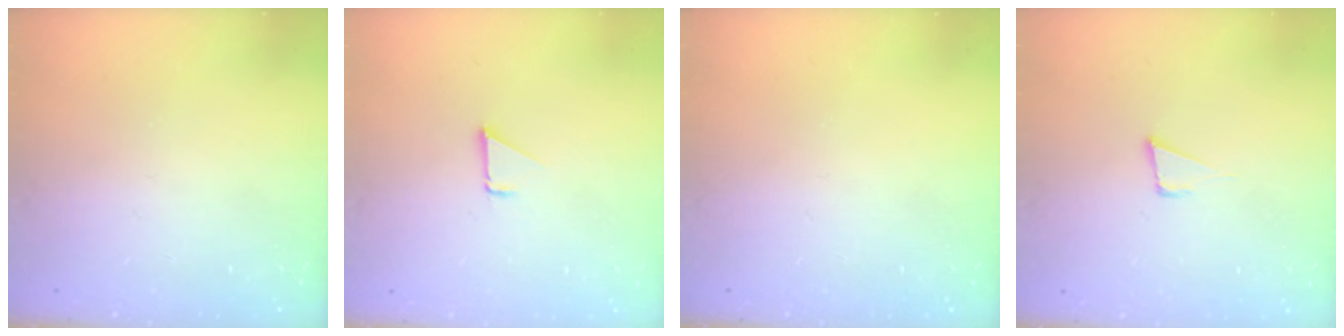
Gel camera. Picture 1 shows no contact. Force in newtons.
{"total": 1.5, "press": 1.5, "slide": 0.1}
{"total": 0.0}
{"total": 4.2, "press": 2.8, "slide": 3.1}